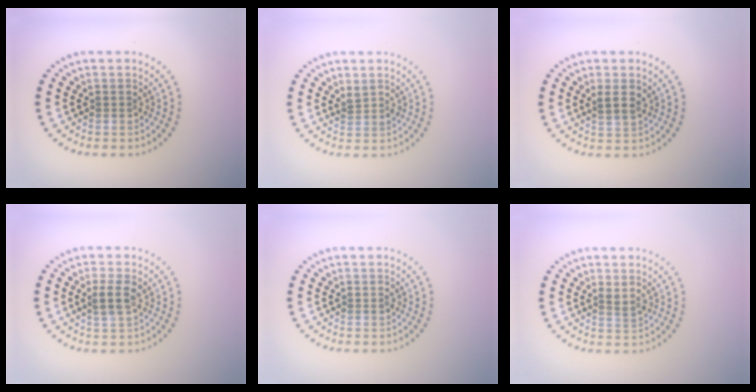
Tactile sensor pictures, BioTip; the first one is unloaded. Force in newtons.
{"total": 1.1, "press": 0.9, "slide": 0.6}
{"total": 1.5, "press": 1.4, "slide": 0.7}
{"total": 2.4, "press": 2.3, "slide": 0.8}
{"total": 0.6, "press": 0.6, "slide": 0.1}
{"total": 1.1, "press": 0.8, "slide": 0.7}